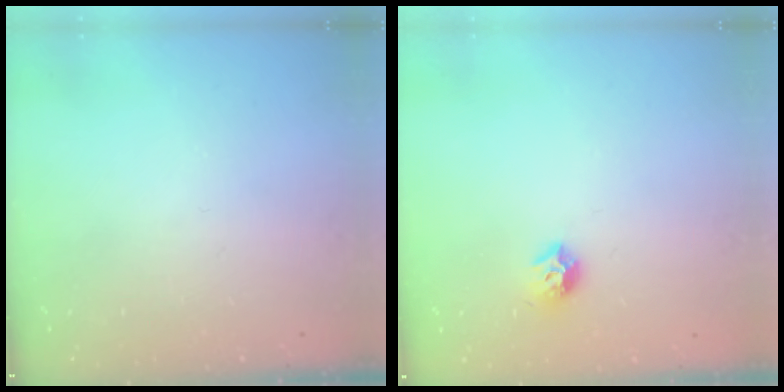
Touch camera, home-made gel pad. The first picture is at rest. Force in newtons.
{"total": 7.9, "press": 7.9, "slide": 0.7}